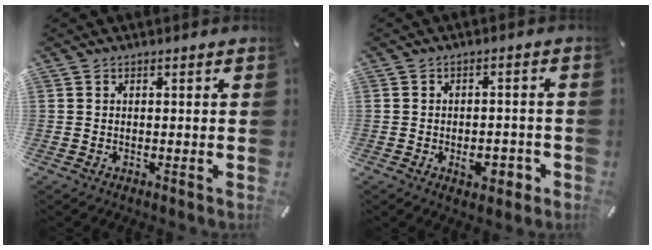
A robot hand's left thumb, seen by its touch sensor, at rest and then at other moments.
{"total": 5.3, "force": [-2.1, 3.3, 3.6], "torque": [-0.047, 0.010, -0.034]}